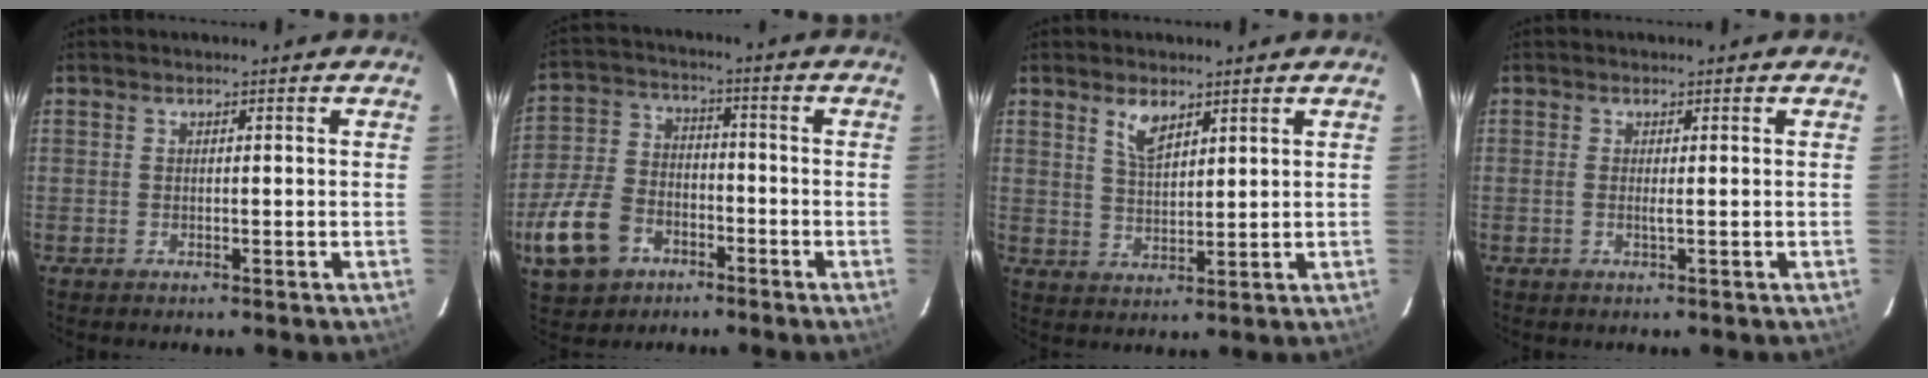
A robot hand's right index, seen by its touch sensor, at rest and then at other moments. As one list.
[{"total": 14.6, "force": [-7.1, 10.4, 7.5], "torque": [-0.202, 0.012, -0.122]}, {"total": 4.7, "force": [3.0, 1.9, 3.0], "torque": [-0.056, 0.001, 0.059]}, {"total": 0.9, "force": [0.0, -0.2, 0.8], "torque": [-0.018, -0.003, -0.002]}]